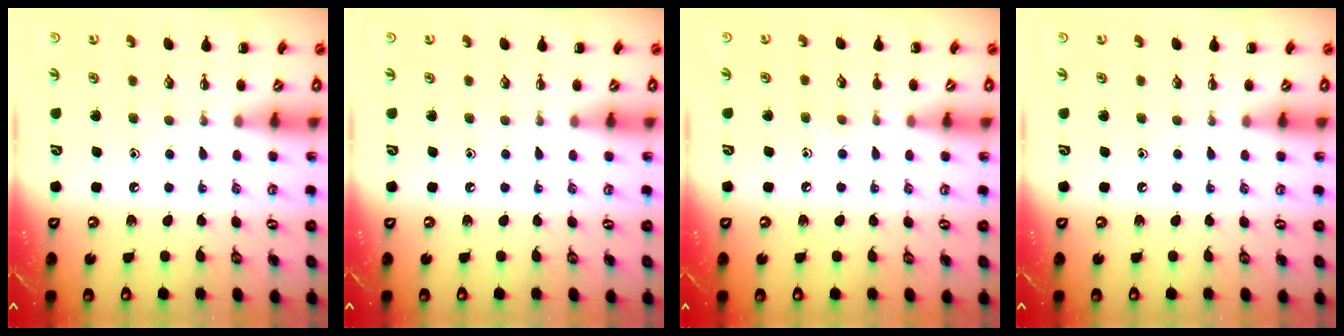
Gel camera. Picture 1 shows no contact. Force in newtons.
{"total": 0.0}
{"total": 5.4, "press": 5.2, "slide": 1.5}
{"total": 0.0}